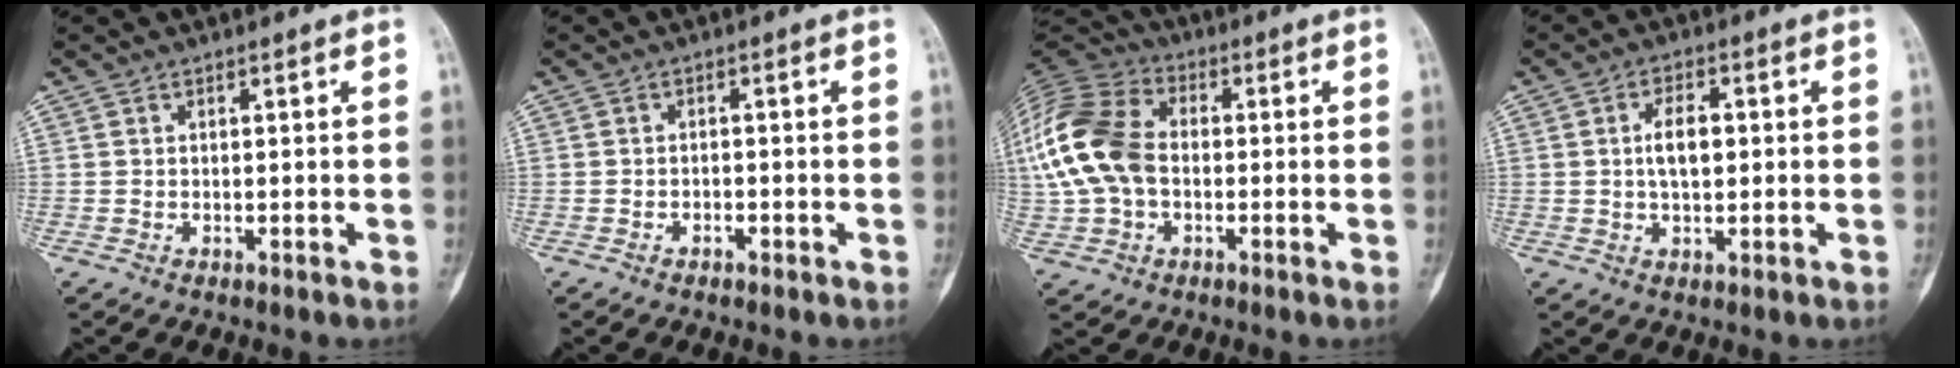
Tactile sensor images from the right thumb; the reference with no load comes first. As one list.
[{"total": 1.0, "force": [-0.7, 0.6, 0.5], "torque": [-0.007, 0.006, -0.012]}, {"total": 18.9, "force": [-0.2, 13.2, 13.4], "torque": [-0.304, 0.022, -0.010]}, {"total": 6.0, "force": [0.6, 3.1, 5.1], "torque": [-0.085, 0.005, 0.008]}]